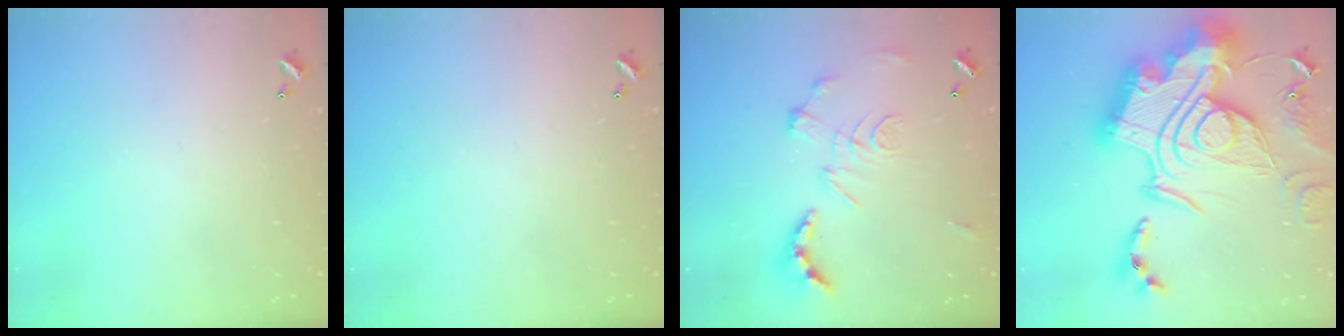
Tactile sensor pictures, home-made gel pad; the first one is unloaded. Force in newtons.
{"total": 0.0}
{"total": 2.9, "press": 2.3, "slide": 1.7}
{"total": 0.6, "press": 0.6, "slide": 0.0}